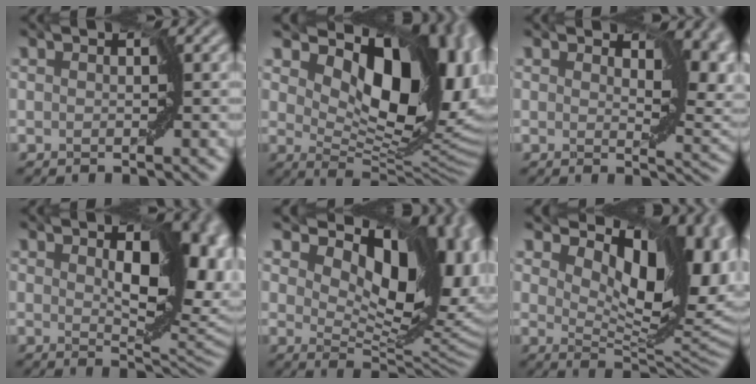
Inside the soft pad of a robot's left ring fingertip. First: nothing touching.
{"total": 14.9, "force": [5.0, 7.8, 11.7], "torque": [-0.159, -0.011, 0.091]}
{"total": 7.9, "force": [1.7, 4.1, 6.5], "torque": [-0.089, -0.005, 0.025]}
{"total": 11.9, "force": [1.4, 6.4, 10.0], "torque": [-0.127, -0.004, 0.025]}
{"total": 15.4, "force": [4.8, 8.2, 12.1], "torque": [-0.167, -0.008, 0.086]}
{"total": 12.9, "force": [3.8, 6.3, 10.5], "torque": [-0.148, -0.013, 0.071]}